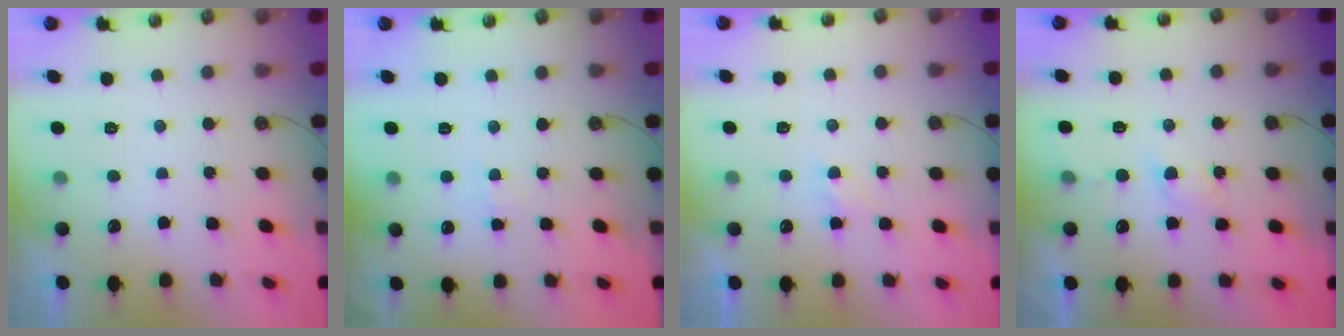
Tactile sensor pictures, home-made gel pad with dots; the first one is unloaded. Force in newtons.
{"total": 2.5, "press": 2.5, "slide": 0.5}
{"total": 2.9, "press": 2.9, "slide": 0.4}
{"total": 3.4, "press": 3.4, "slide": 0.5}